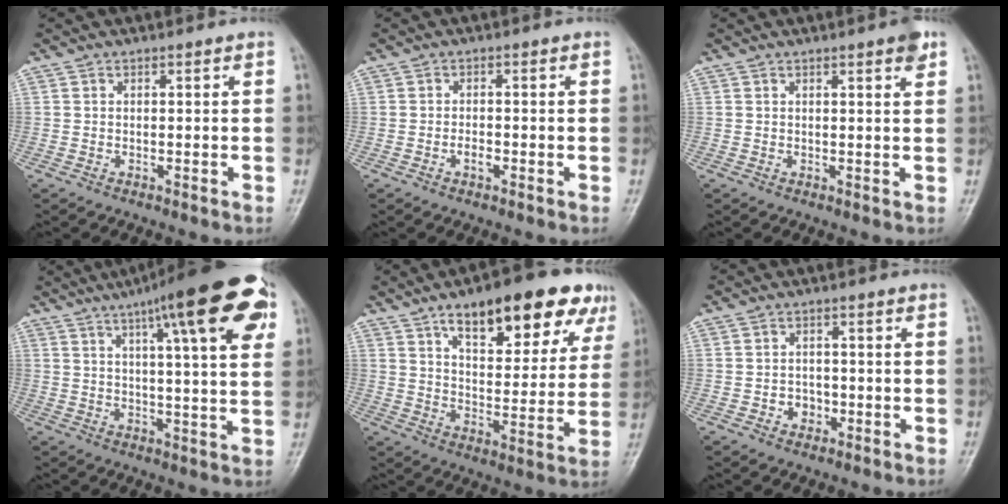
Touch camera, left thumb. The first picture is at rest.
{"total": 1.9, "force": [-0.8, 1.0, 1.3], "torque": [-0.020, 0.004, -0.016]}
{"total": 2.5, "force": [1.6, 0.4, 1.9], "torque": [-0.023, -0.006, 0.017]}
{"total": 20.5, "force": [9.7, 4.4, 17.5], "torque": [-0.230, -0.003, 0.130]}
{"total": 21.2, "force": [12.2, 8.3, 15.2], "torque": [-0.166, -0.028, 0.177]}
{"total": 3.3, "force": [-1.1, 2.8, 1.4], "torque": [0.000, 0.008, -0.018]}